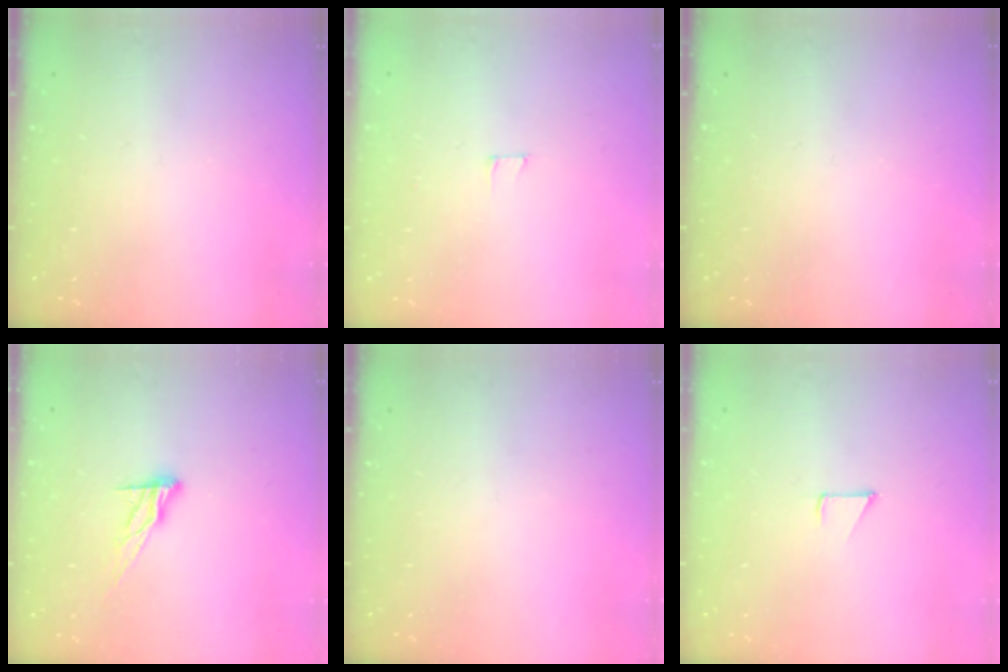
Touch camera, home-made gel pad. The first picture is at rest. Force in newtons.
{"total": 2.5, "press": 2.5, "slide": 0.2}
{"total": 0.0}
{"total": 8.2, "press": 8.2, "slide": 0.2}
{"total": 0.0}
{"total": 4.5, "press": 4.5, "slide": 0.3}